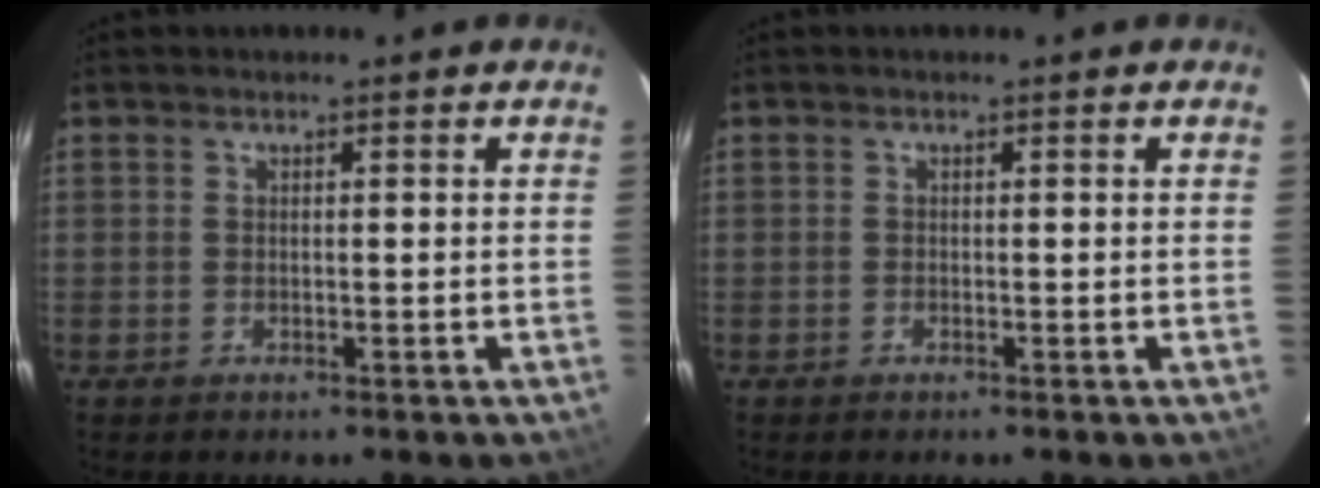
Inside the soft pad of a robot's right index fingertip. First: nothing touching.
{"total": 0.0}